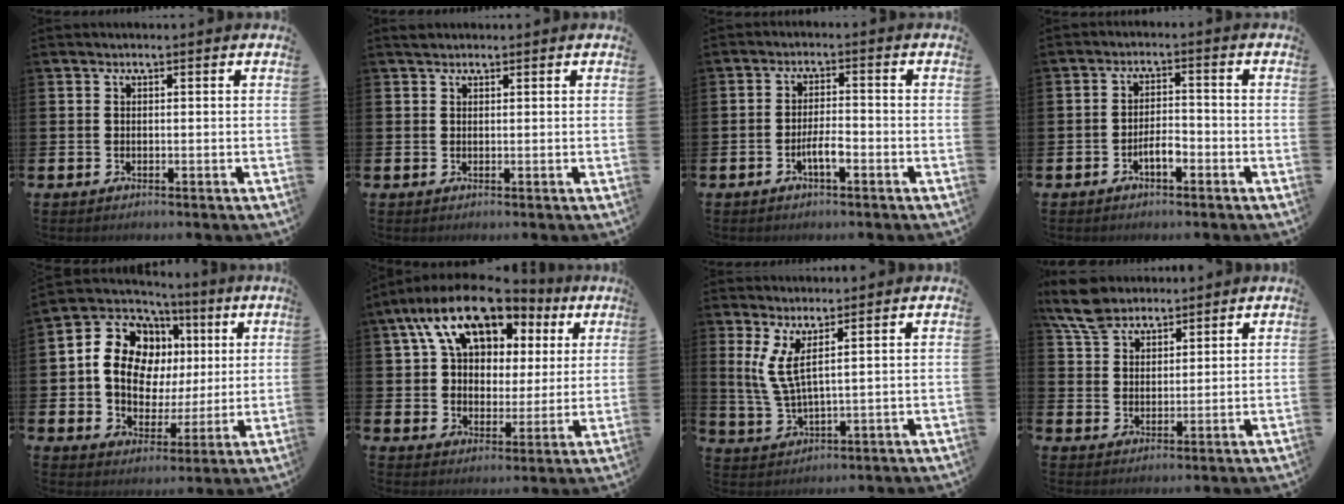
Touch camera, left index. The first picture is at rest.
{"total": 1.1, "force": [1.1, 0.4, 0.0], "torque": [0.015, -0.002, 0.017]}
{"total": 3.0, "force": [-1.3, 0.8, 2.6], "torque": [-0.048, 0.008, -0.026]}
{"total": 3.0, "force": [-1.7, 1.2, 2.2], "torque": [-0.033, 0.006, -0.034]}
{"total": 10.3, "force": [2.1, 8.6, 5.3], "torque": [-0.144, -0.017, 0.033]}
{"total": 13.5, "force": [8.9, 7.1, 7.2], "torque": [-0.157, -0.029, 0.155]}
{"total": 4.9, "force": [3.3, 0.4, 3.5], "torque": [-0.079, -0.015, 0.059]}
{"total": 7.1, "force": [6.4, 2.7, 1.8], "torque": [-0.051, -0.019, 0.118]}